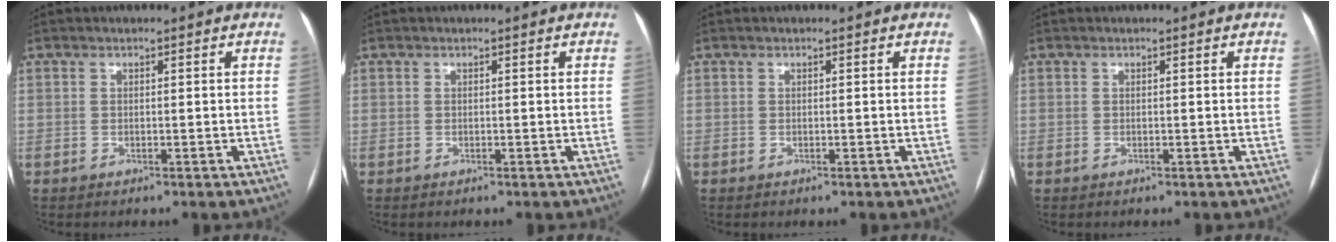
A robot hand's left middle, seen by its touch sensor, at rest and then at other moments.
{"total": 0.0}
{"total": 0.0}
{"total": 0.0}